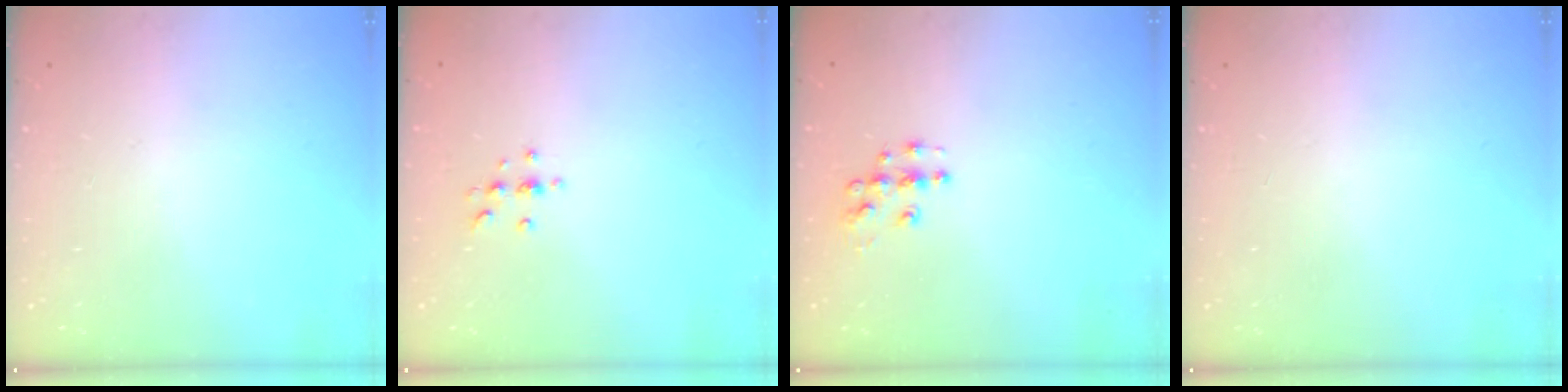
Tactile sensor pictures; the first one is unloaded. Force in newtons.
{"total": 3.9, "press": 3.8, "slide": 0.5}
{"total": 5.9, "press": 5.9, "slide": 0.4}
{"total": 0.0}